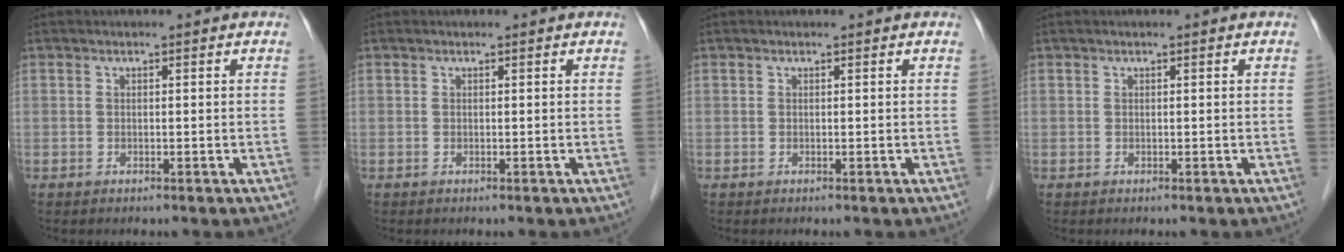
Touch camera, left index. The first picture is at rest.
{"total": 0.0}
{"total": 0.0}
{"total": 0.0}